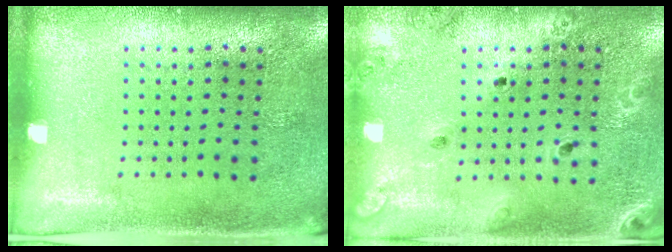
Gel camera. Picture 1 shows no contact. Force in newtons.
{"total": 1.7, "press": 1.7, "slide": 0.4}